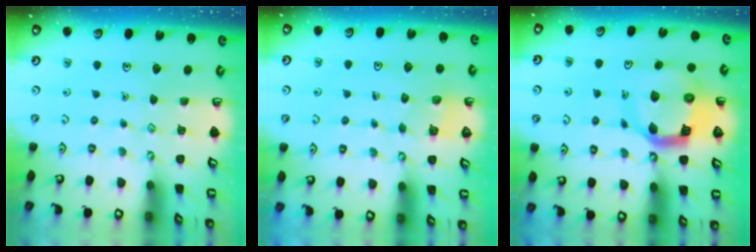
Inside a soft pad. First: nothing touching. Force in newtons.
{"total": 3.2, "press": 3.2, "slide": 0.2}
{"total": 12.0, "press": 11.9, "slide": 1.5}